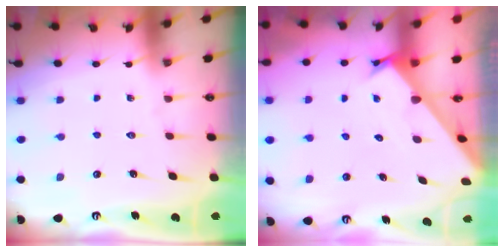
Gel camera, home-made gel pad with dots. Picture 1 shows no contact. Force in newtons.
{"total": 2.1, "press": 2.1, "slide": 0.2}